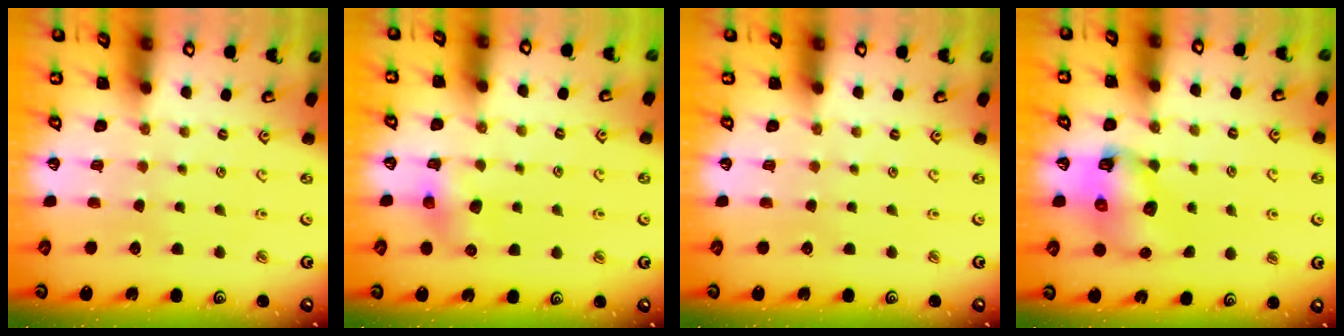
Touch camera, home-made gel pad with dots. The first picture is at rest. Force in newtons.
{"total": 5.7, "press": 5.7, "slide": 0.7}
{"total": 0.0}
{"total": 8.8, "press": 8.7, "slide": 1.1}